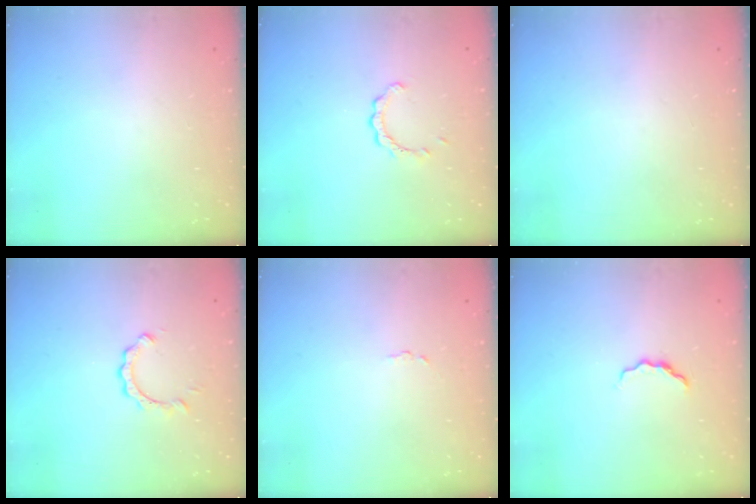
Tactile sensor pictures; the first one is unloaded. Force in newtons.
{"total": 2.2, "press": 2.2, "slide": 0.2}
{"total": 0.0}
{"total": 2.8, "press": 2.8, "slide": 0.2}
{"total": 1.7, "press": 1.7, "slide": 0.1}
{"total": 4.1, "press": 4.0, "slide": 0.6}